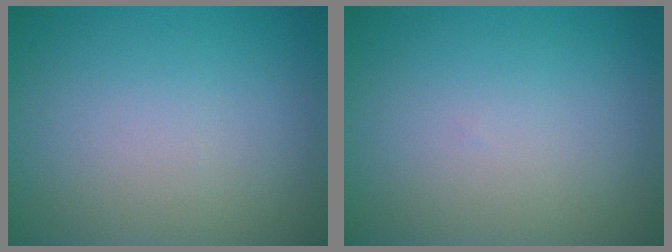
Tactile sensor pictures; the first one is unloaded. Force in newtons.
{"total": 0.0}